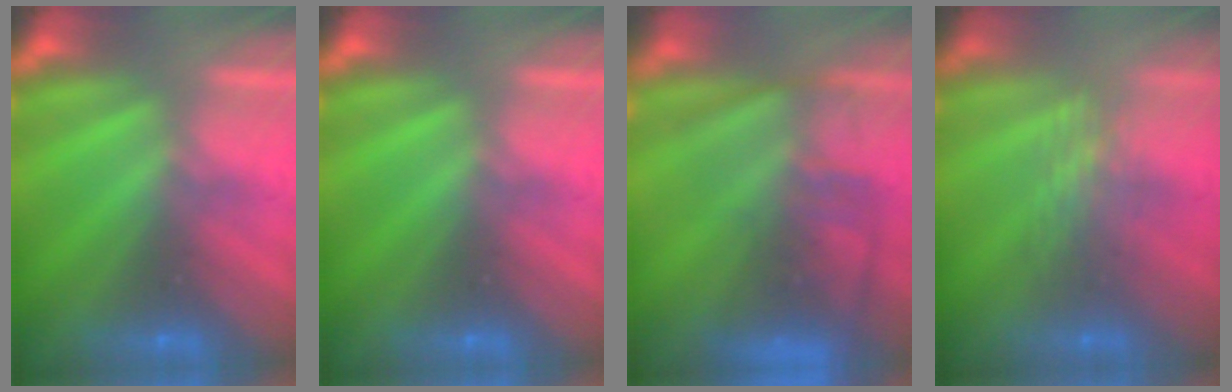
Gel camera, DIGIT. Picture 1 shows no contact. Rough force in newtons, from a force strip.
{"total": 0.0}
{"total": 9.2}
{"total": 3.0}